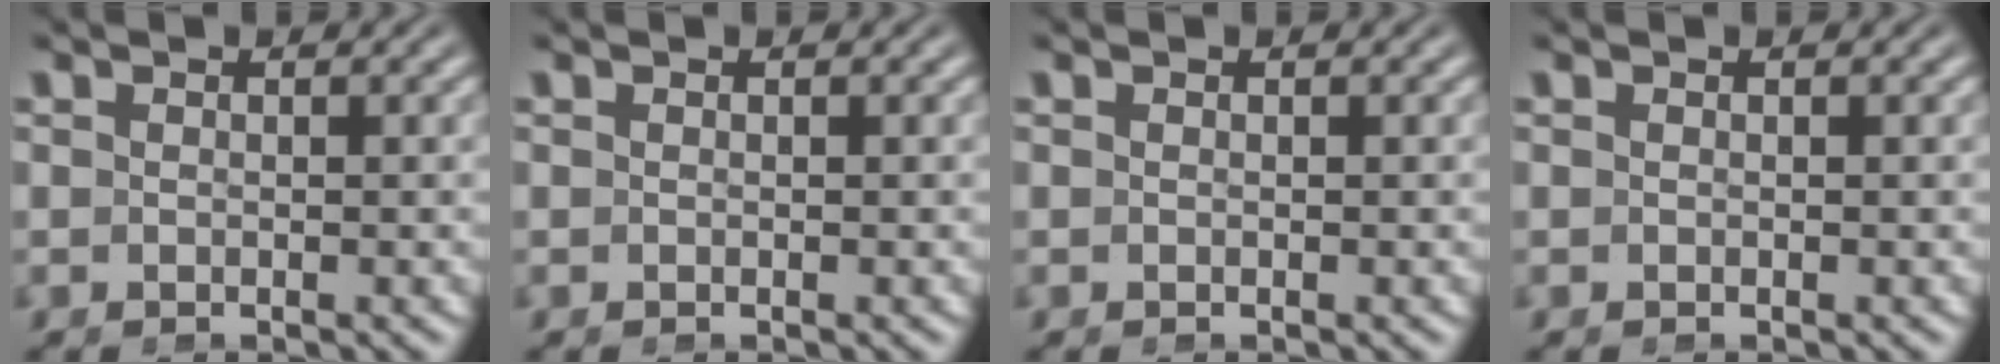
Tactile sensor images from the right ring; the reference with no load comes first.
{"total": 0.0}
{"total": 0.0}
{"total": 0.0}